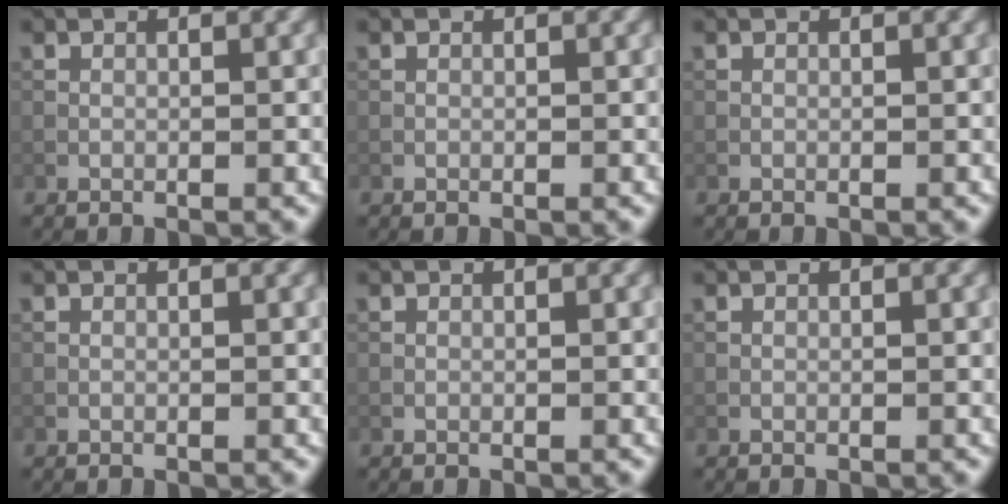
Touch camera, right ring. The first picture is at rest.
{"total": 0.0}
{"total": 0.0}
{"total": 0.0}
{"total": 0.0}
{"total": 0.0}